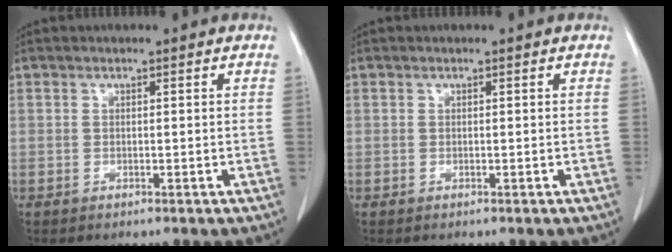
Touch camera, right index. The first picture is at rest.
{"total": 0.0}